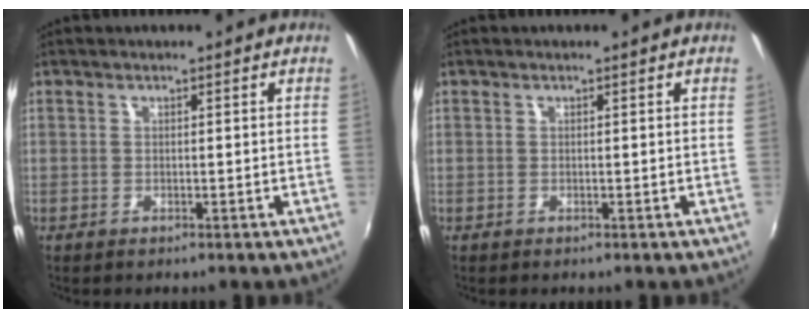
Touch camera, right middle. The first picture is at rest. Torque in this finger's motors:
{"motor_torque": [0.04, -0.20, -0.01, 0.01]}